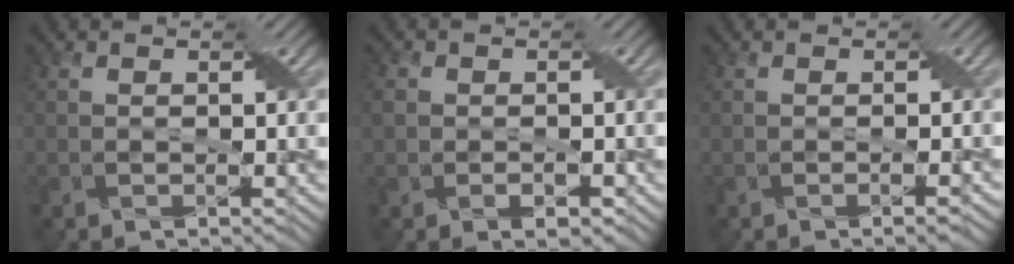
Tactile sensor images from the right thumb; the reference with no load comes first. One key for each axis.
{"total": 3.3, "fx": -0.6, "fy": 2.5, "fz": 2.1, "tx": -0.038, "ty": -0.008, "tz": -0.012}
{"total": 1.3, "fx": -0.4, "fy": 0.1, "fz": 1.2, "tx": -0.018, "ty": 0.003, "tz": -0.007}